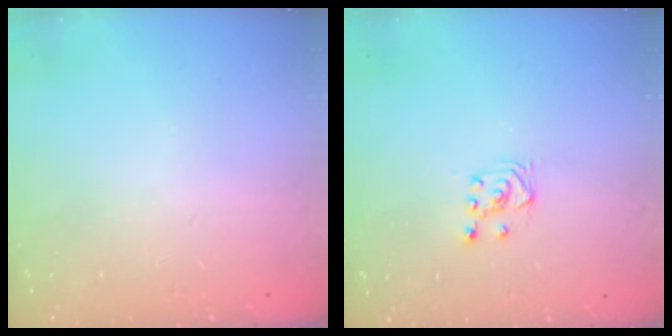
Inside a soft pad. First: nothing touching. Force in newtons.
{"total": 3.9, "press": 3.8, "slide": 0.7}